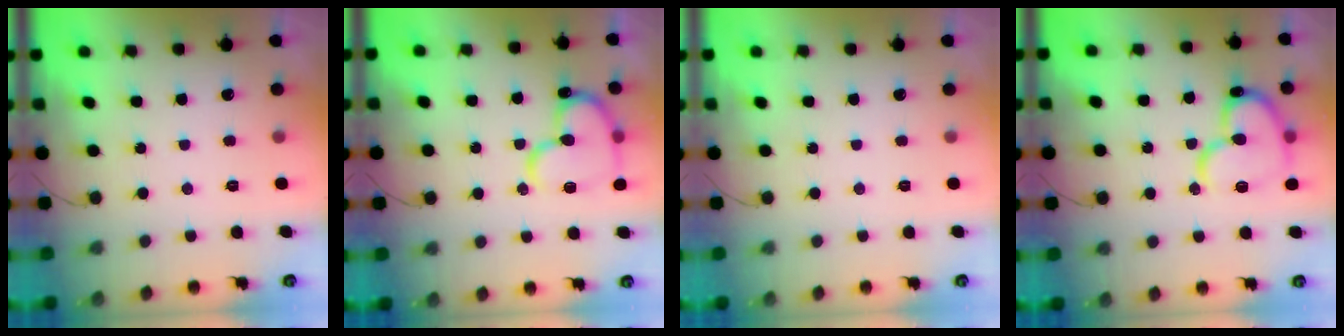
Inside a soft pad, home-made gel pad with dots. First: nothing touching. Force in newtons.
{"total": 17.9, "press": 17.8, "slide": 1.7}
{"total": 0.0}
{"total": 17.5, "press": 17.4, "slide": 1.6}